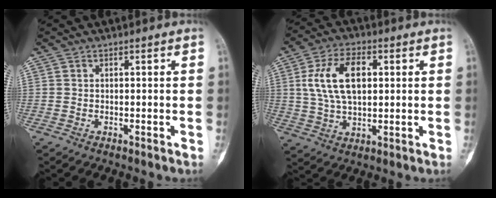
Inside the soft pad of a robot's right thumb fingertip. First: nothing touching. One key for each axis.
{"total": 12.6, "fx": 2.3, "fy": 7.5, "fz": 9.9, "tx": -0.172, "ty": 0.007, "tz": 0.043}